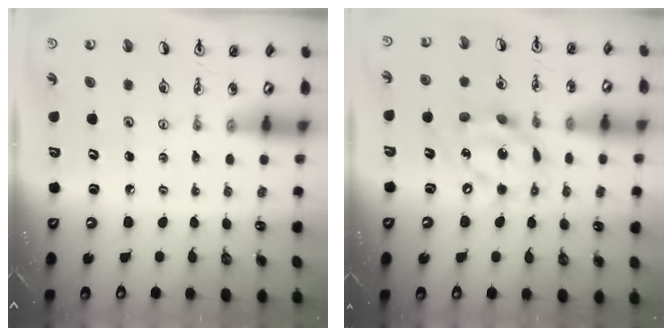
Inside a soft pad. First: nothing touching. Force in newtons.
{"total": 14.7, "press": 14.6, "slide": 1.7}